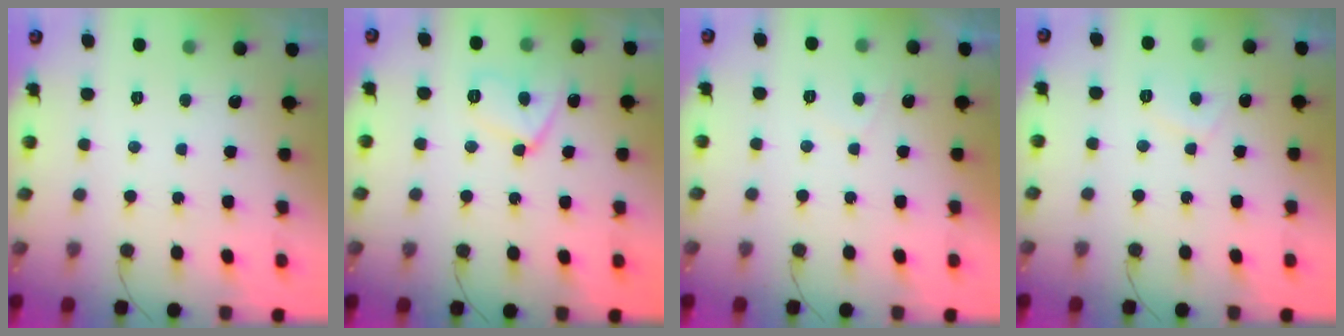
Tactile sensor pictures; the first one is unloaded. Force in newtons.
{"total": 9.7, "press": 9.6, "slide": 1.9}
{"total": 0.9, "press": 0.7, "slide": 0.5}
{"total": 2.7, "press": 2.6, "slide": 0.8}